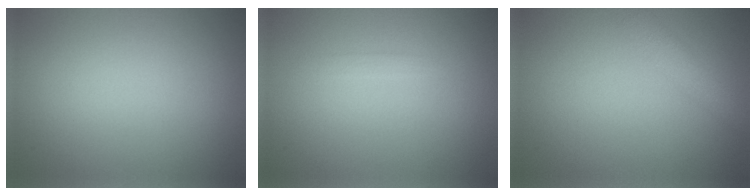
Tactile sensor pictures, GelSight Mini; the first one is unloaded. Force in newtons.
{"total": 0.6, "press": 0.6, "slide": 0.0}
{"total": 2.4, "press": 2.4, "slide": 0.1}